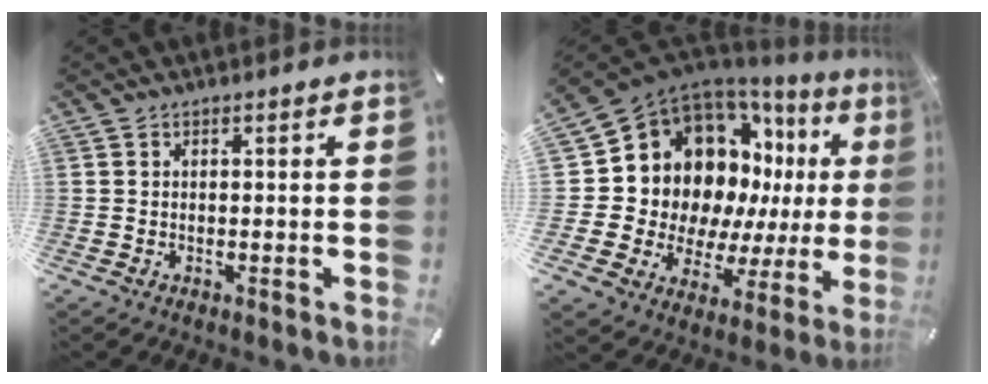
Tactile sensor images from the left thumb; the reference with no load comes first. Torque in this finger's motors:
{"motor_torque": [2.06, 2.95, 1.68, -1.08, 0.26]}